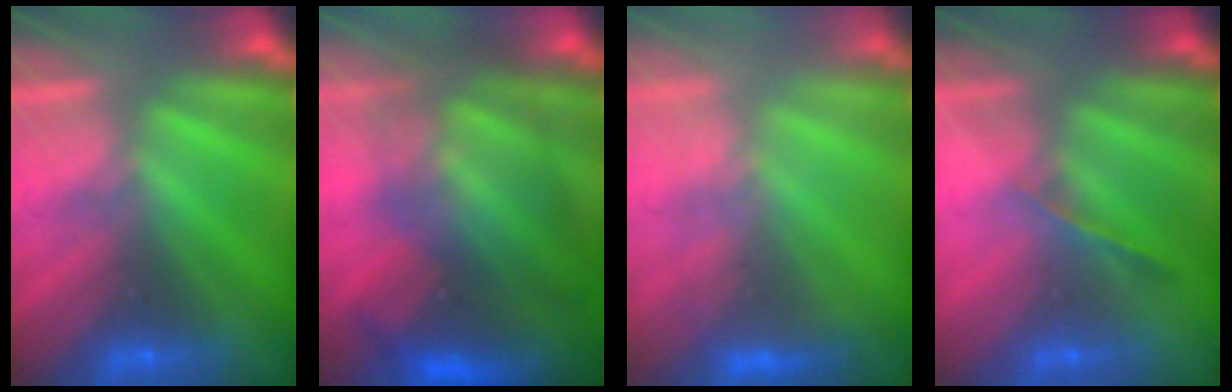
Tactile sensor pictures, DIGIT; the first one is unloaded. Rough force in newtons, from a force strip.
{"total": 7.4}
{"total": 2.4}
{"total": 1.2}